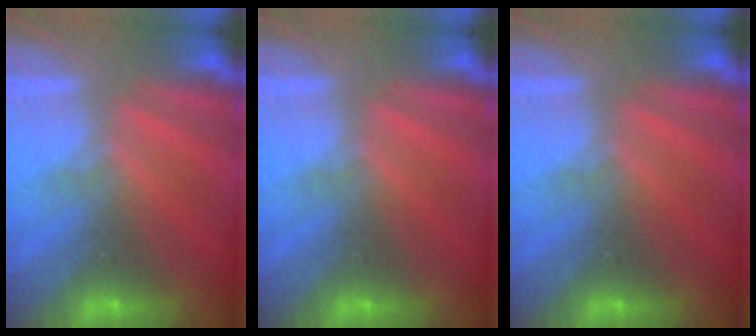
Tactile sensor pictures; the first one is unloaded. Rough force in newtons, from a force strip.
{"total": 0.0}
{"total": 0.0}